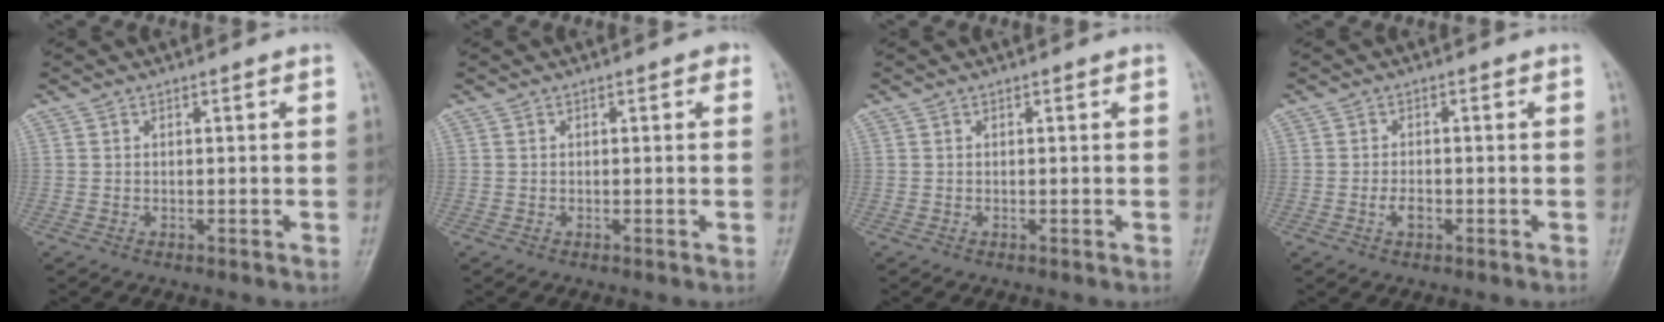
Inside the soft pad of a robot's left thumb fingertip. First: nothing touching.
{"total": 0.8, "force": [0.3, 0.6, 0.5], "torque": [0.007, 0.003, -0.003]}
{"total": 0.0}
{"total": 2.4, "force": [-0.9, 1.5, 1.6], "torque": [-0.023, 0.002, -0.019]}